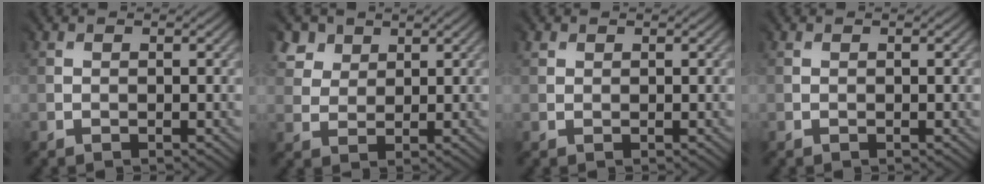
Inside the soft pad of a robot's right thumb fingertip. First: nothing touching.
{"total": 3.9, "force": [3.1, 2.3, -0.5], "torque": [-0.015, -0.005, 0.065]}
{"total": 1.3, "force": [1.0, 0.8, 0.0], "torque": [-0.002, -0.002, 0.017]}
{"total": 0.0}